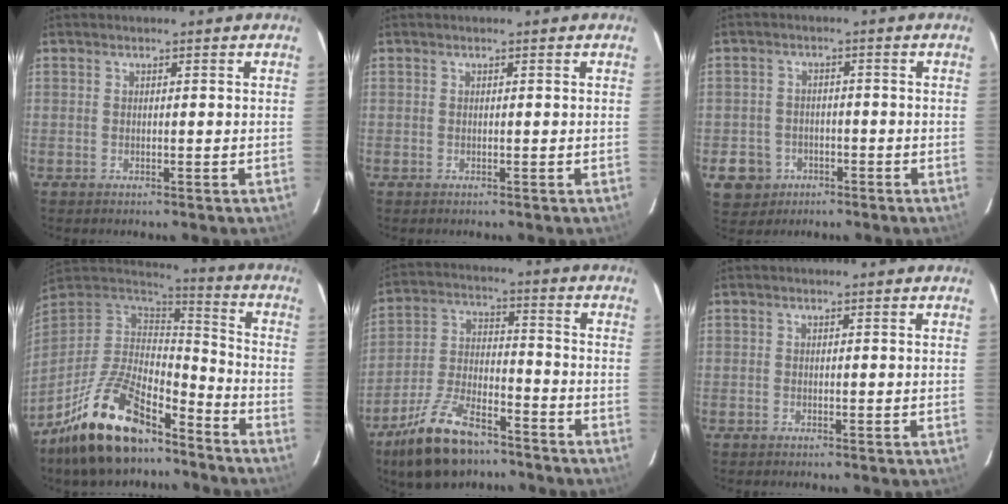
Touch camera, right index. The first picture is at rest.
{"total": 0.0}
{"total": 6.6, "force": [-2.9, 5.8, 1.5], "torque": [-0.053, 0.016, -0.036]}
{"total": 22.8, "force": [-15.9, 9.1, 13.5], "torque": [-0.269, -0.010, -0.267]}
{"total": 16.3, "force": [-11.7, 6.8, 9.0], "torque": [-0.187, -0.006, -0.205]}
{"total": 0.0}